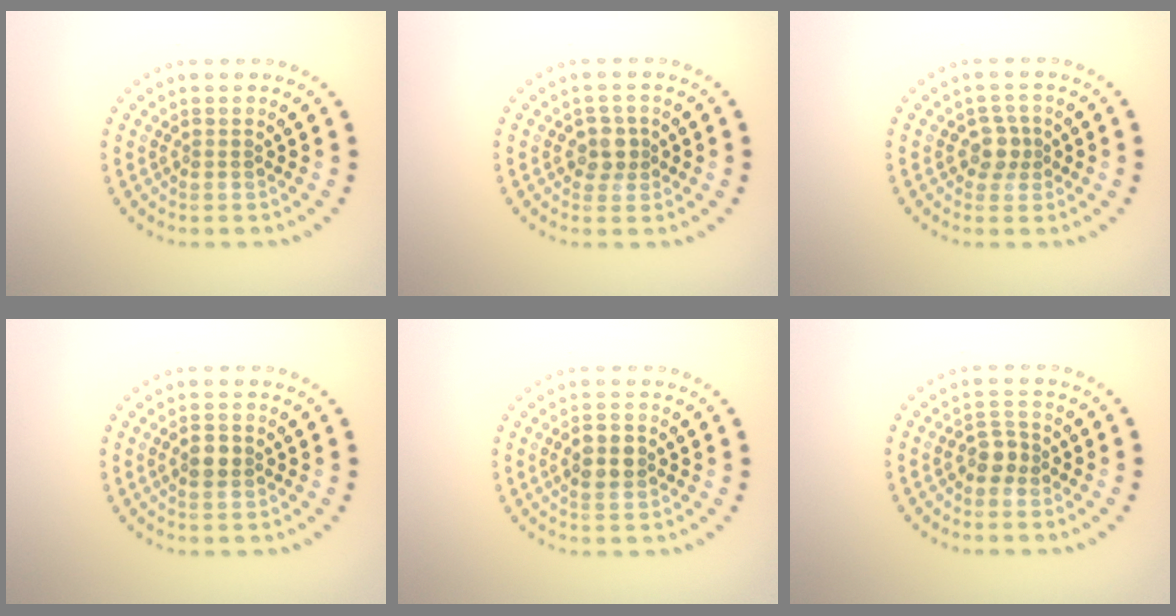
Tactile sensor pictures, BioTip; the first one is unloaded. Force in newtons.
{"total": 2.0, "press": 1.8, "slide": 0.9}
{"total": 2.0, "press": 1.8, "slide": 1.0}
{"total": 1.9, "press": 1.9, "slide": 0.1}
{"total": 2.8, "press": 2.8, "slide": 0.2}
{"total": 2.0, "press": 1.8, "slide": 0.9}